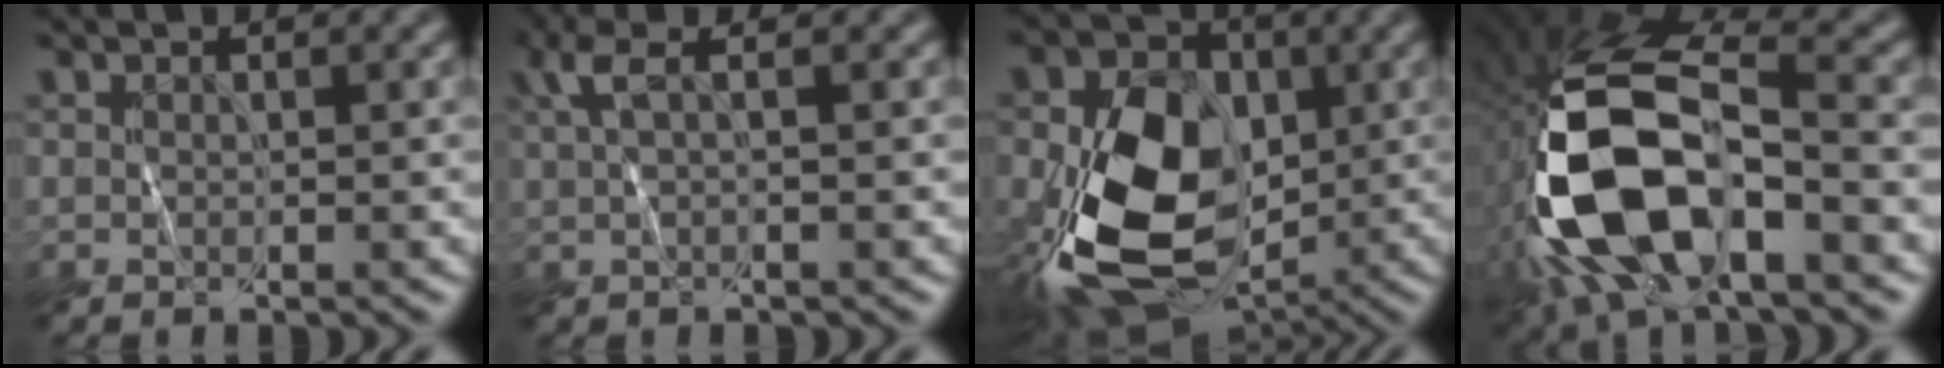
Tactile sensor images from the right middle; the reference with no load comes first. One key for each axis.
{"total": 2.4, "fx": 1.0, "fy": 0.4, "fz": 2.2, "tx": -0.050, "ty": 0.003, "tz": 0.019}
{"total": 14.1, "fx": -2.8, "fy": 9.3, "fz": 10.2, "tx": -0.211, "ty": -0.020, "tz": -0.049}
{"total": 14.2, "fx": -4.2, "fy": 6.5, "fz": 11.9, "tx": -0.258, "ty": 0.008, "tz": -0.084}